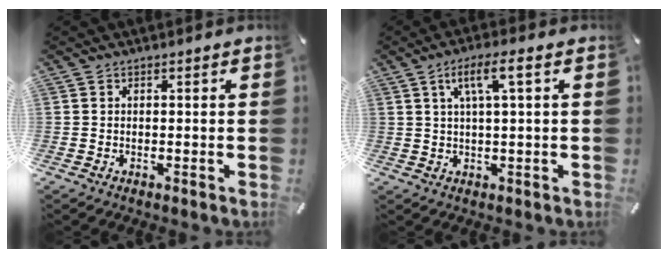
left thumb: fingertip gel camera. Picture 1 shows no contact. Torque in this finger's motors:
{"motor_torque": [0.74, 0.97, 0.66, -0.73, 0.29]}